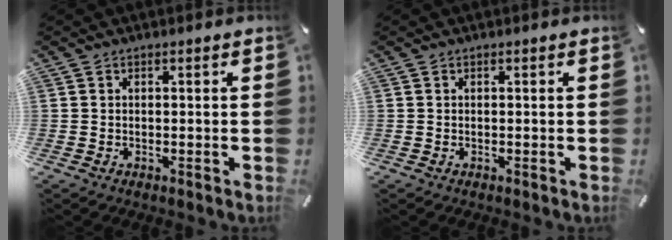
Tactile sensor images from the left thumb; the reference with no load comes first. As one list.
[{"total": 0.0}]